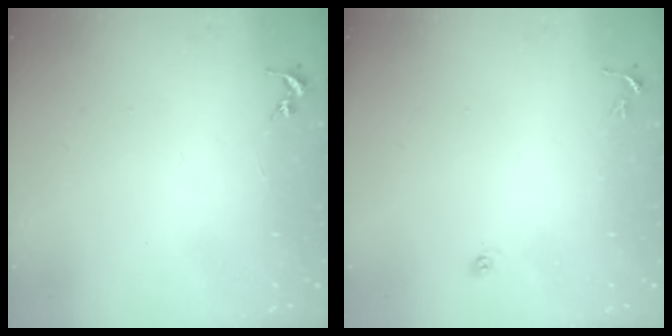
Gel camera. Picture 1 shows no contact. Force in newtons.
{"total": 3.8, "press": 3.8, "slide": 0.3}